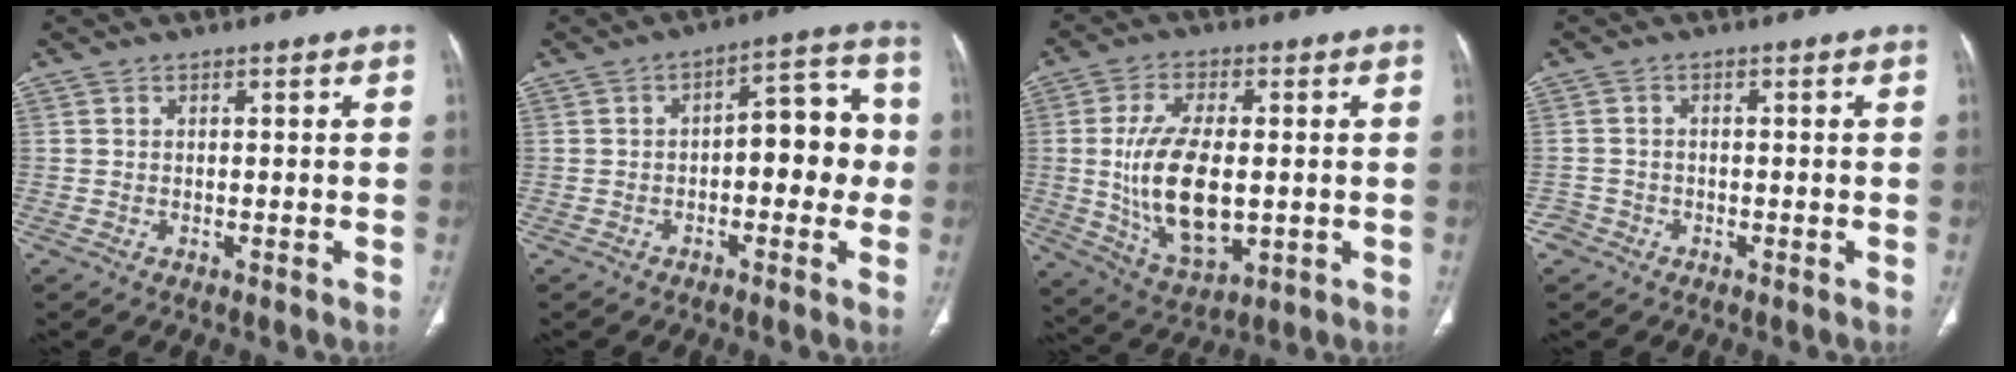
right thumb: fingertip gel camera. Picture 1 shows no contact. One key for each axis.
{"total": 10.3, "fx": -0.8, "fy": 5.3, "fz": 8.8, "tx": -0.075, "ty": 0.037, "tz": -0.018}
{"total": 15.3, "fx": -0.5, "fy": 7.8, "fz": 13.2, "tx": -0.246, "ty": -0.012, "tz": 0.003}
{"total": 2.0, "fx": -1.2, "fy": 1.6, "fz": -0.3, "tx": 0.011, "ty": 0.010, "tz": -0.029}